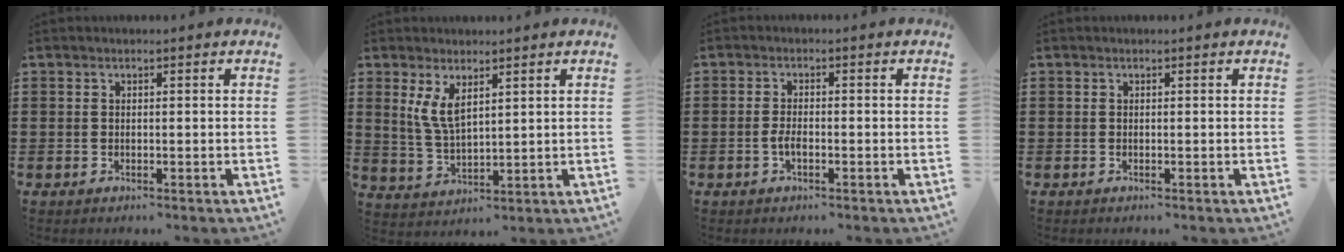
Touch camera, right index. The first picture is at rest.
{"total": 5.1, "force": [2.3, 2.1, 4.1], "torque": [-0.101, -0.003, 0.037]}
{"total": 2.1, "force": [-0.8, 0.6, 1.8], "torque": [-0.040, -0.003, -0.018]}
{"total": 0.0}